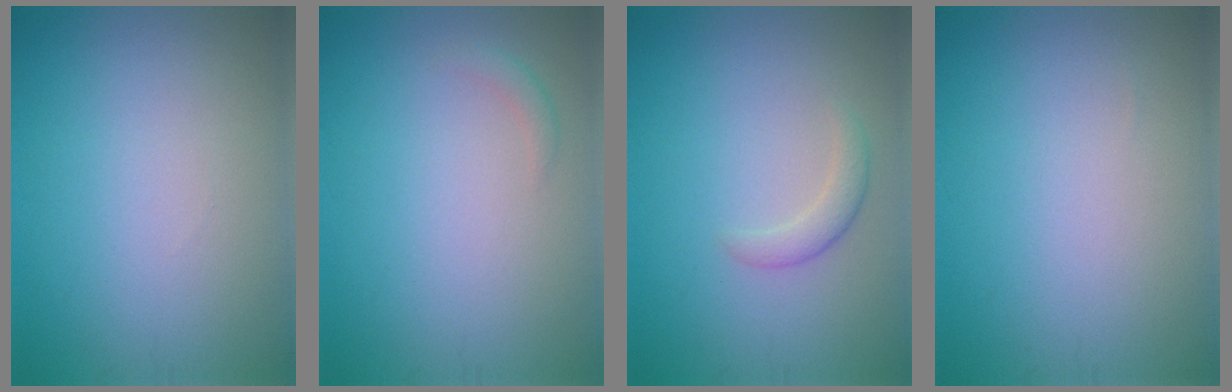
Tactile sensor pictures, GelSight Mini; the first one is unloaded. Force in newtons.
{"total": 0.9, "press": 0.9, "slide": 0.0}
{"total": 1.6, "press": 1.6, "slide": 0.1}
{"total": 0.0}